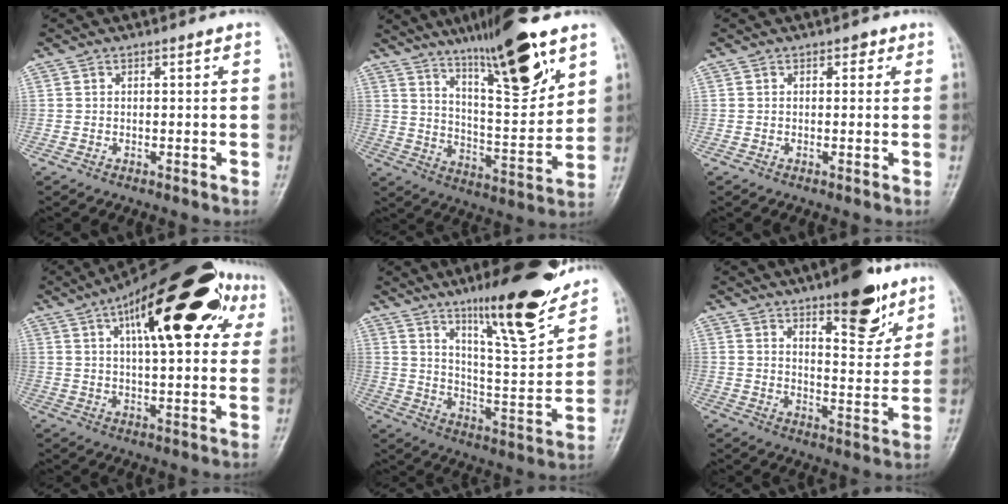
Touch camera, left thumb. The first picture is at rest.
{"total": 18.4, "force": [11.6, 3.4, 13.9], "torque": [-0.198, -0.064, 0.197]}
{"total": 1.2, "force": [0.5, 0.9, 0.6], "torque": [0.007, 0.001, 0.001]}
{"total": 24.8, "force": [10.2, 9.5, 20.5], "torque": [-0.277, 0.015, 0.145]}
{"total": 20.2, "force": [13.9, 4.1, 14.1], "torque": [-0.176, -0.080, 0.223]}
{"total": 13.5, "force": [8.6, 4.5, 9.3], "torque": [-0.095, -0.054, 0.125]}